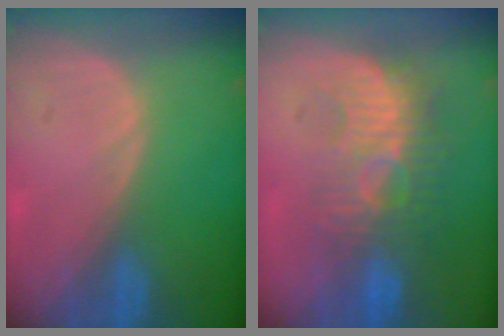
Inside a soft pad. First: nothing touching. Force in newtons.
{"total": 9.1, "press": 8.7, "slide": 2.6}